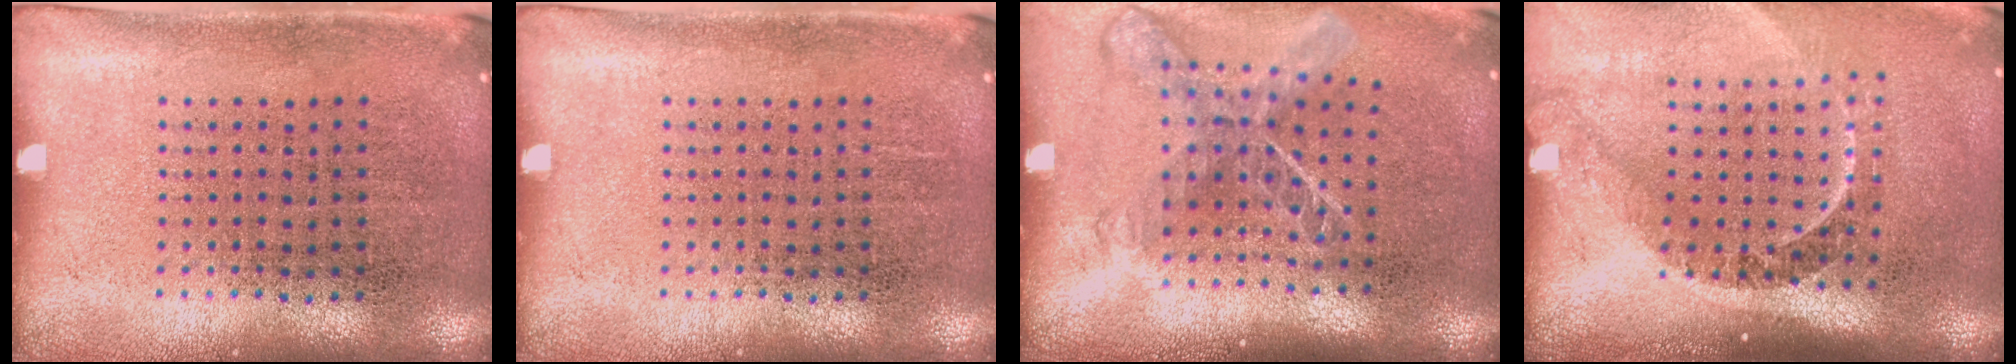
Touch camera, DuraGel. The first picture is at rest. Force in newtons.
{"total": 0.0}
{"total": 1.9, "press": 1.4, "slide": 1.3}
{"total": 2.3, "press": 1.6, "slide": 1.6}